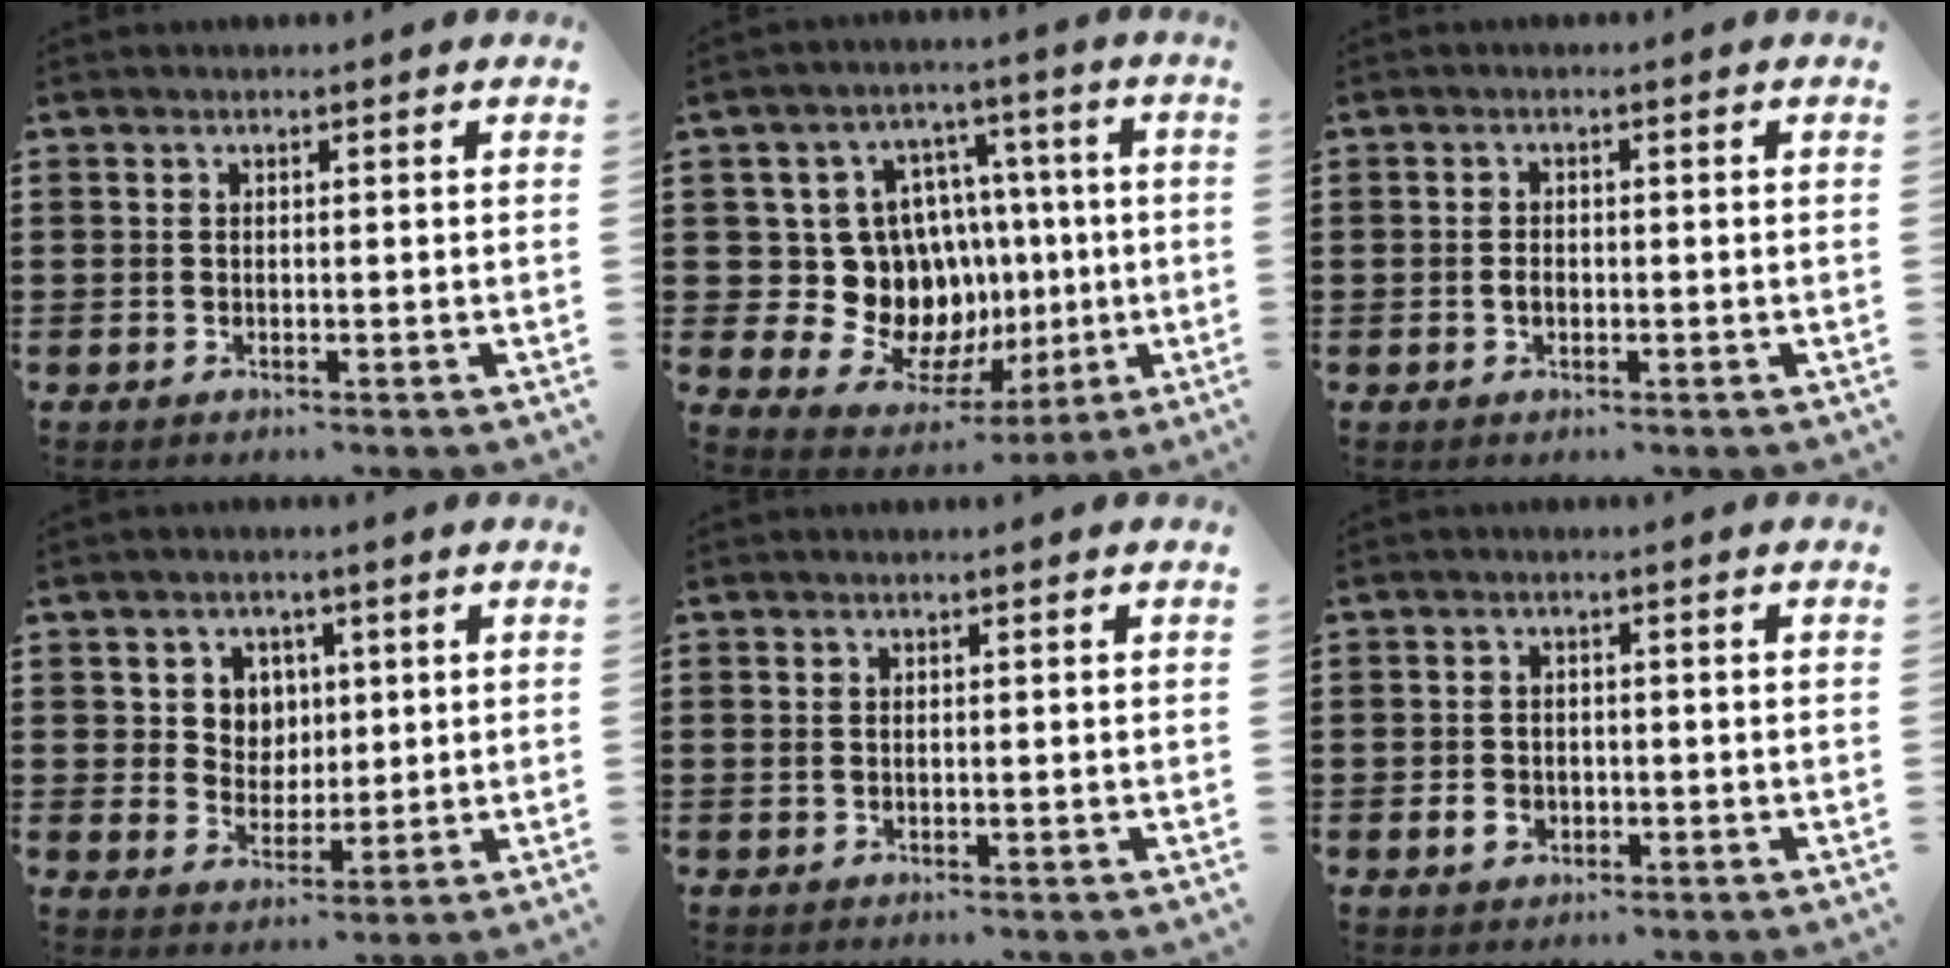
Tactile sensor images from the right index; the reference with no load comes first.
{"total": 12.9, "force": [0.5, 11.6, 5.6], "torque": [-0.139, -0.007, 0.025]}
{"total": 1.5, "force": [-0.4, 0.9, 1.1], "torque": [-0.022, 0.003, -0.008]}
{"total": 5.0, "force": [1.7, 4.6, 1.1], "torque": [-0.044, 0.015, 0.029]}
{"total": 0.5, "force": [0.1, 0.4, 0.4], "torque": [-0.009, 0.001, 0.002]}
{"total": 2.4, "force": [-0.8, 1.8, 1.3], "torque": [-0.027, 0.002, -0.017]}